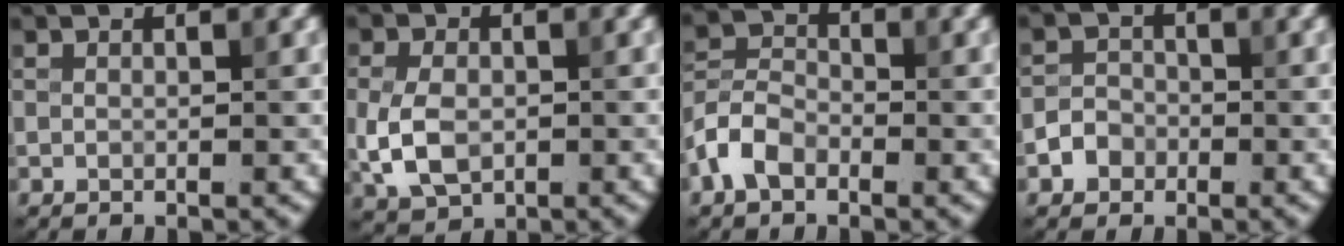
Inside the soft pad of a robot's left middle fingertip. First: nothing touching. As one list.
[{"total": 4.5, "force": [-0.6, 3.2, 3.1], "torque": [-0.071, -0.004, -0.013]}, {"total": 3.6, "force": [-1.9, 2.3, 2.0], "torque": [-0.040, 0.007, -0.048]}, {"total": 2.0, "force": [-0.9, 1.7, 0.5], "torque": [0.003, 0.005, -0.021]}]